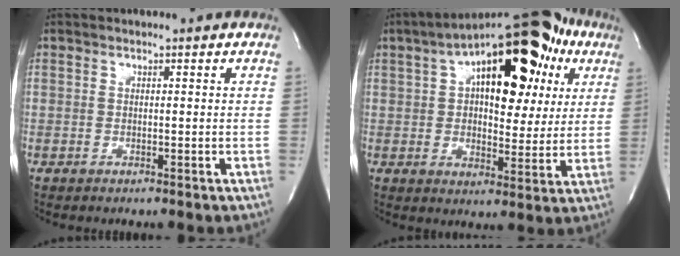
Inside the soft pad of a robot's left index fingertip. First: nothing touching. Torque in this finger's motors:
{"motor_torque": [0.24, 0.06, 1.05, 0.21]}